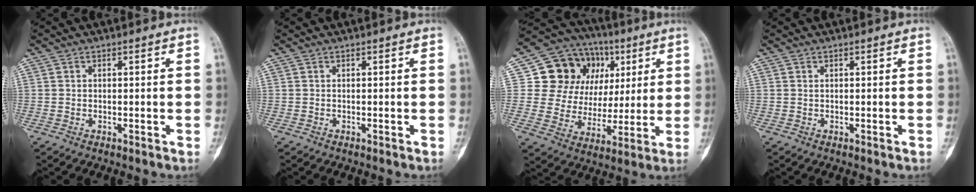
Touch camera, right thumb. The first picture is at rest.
{"total": 0.0}
{"total": 18.0, "force": [5.2, 15.2, 8.2], "torque": [-0.080, 0.020, 0.102]}
{"total": 0.0}